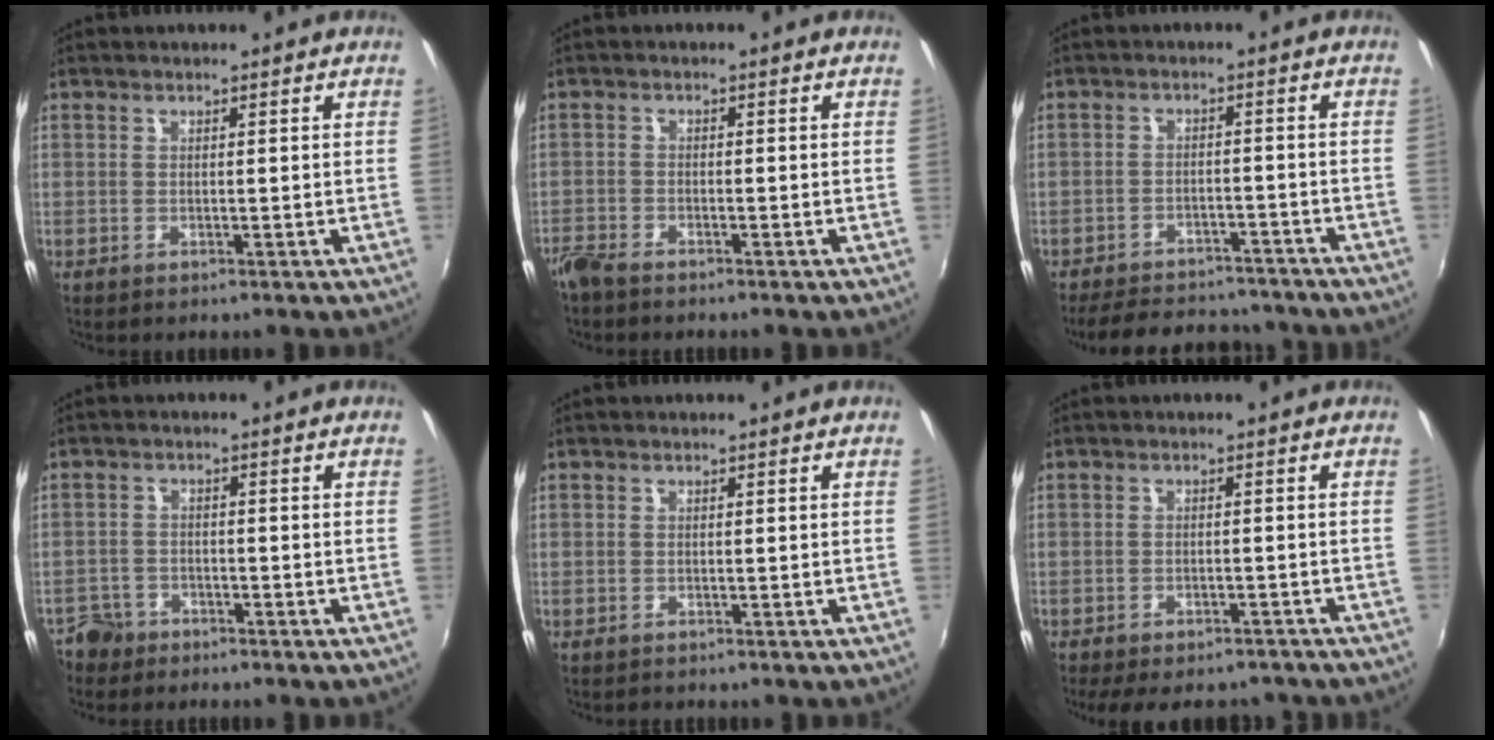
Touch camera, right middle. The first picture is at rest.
{"total": 4.0, "force": [-3.6, 1.0, 1.5], "torque": [-0.041, -0.015, -0.073]}
{"total": 14.6, "force": [-12.5, 5.7, 5.0], "torque": [-0.119, 0.020, -0.166]}
{"total": 5.5, "force": [-4.1, 3.6, 0.6], "torque": [-0.029, 0.011, -0.079]}
{"total": 0.7, "force": [-0.6, 0.4, -0.1], "torque": [0.000, -0.001, -0.012]}
{"total": 12.7, "force": [-10.5, 4.6, 5.3], "torque": [-0.115, -0.018, -0.138]}